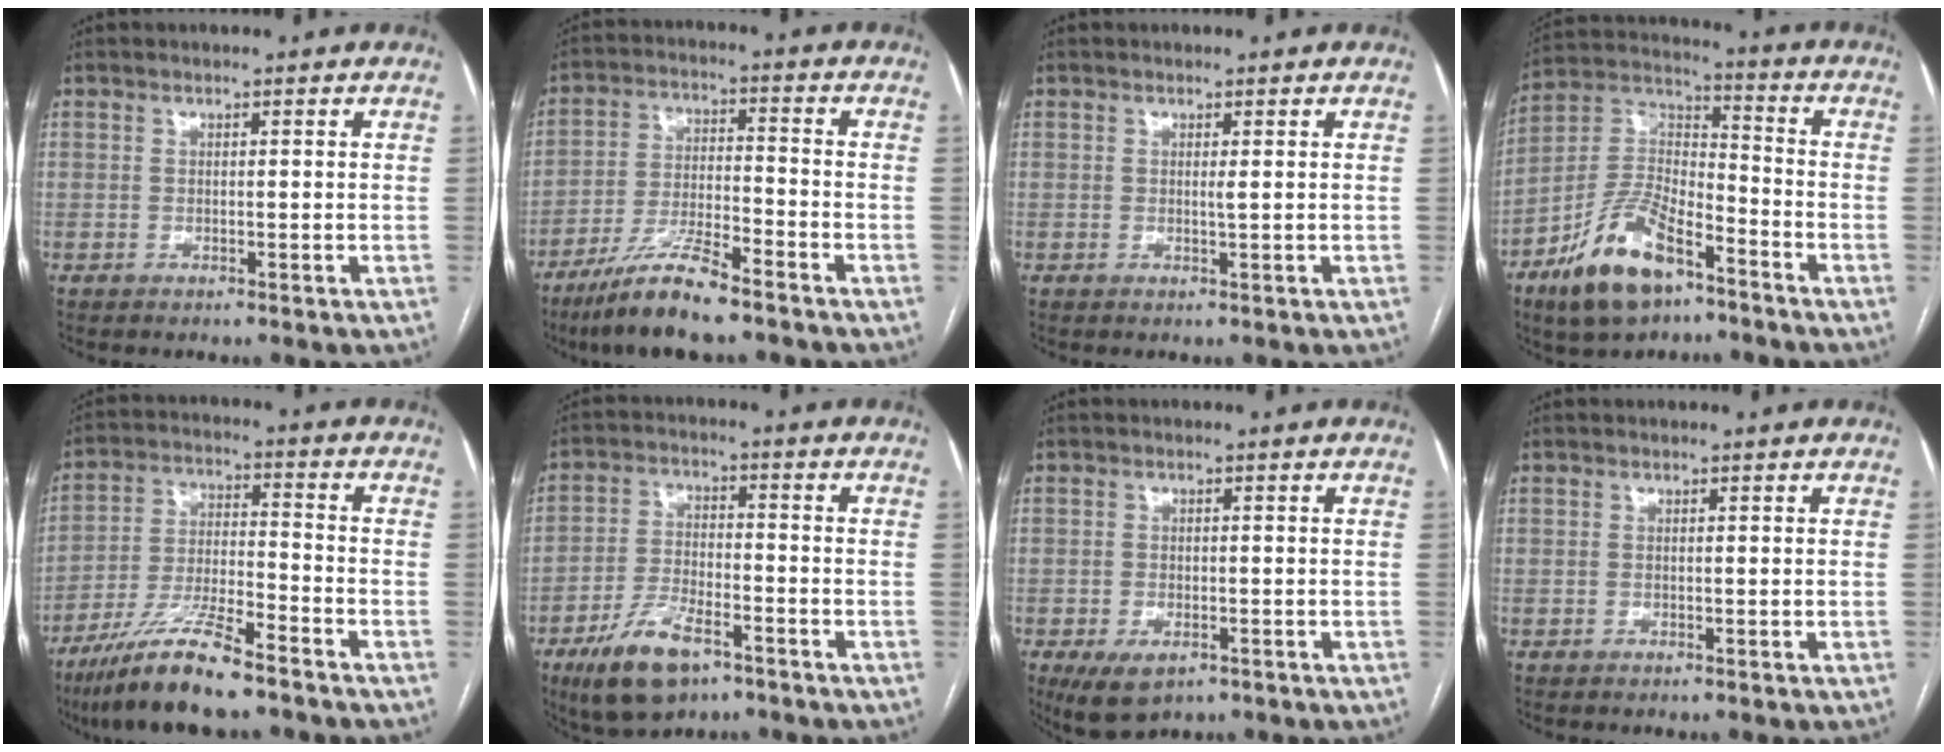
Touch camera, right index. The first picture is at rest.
{"total": 10.7, "force": [-8.1, 0.9, 6.9], "torque": [-0.136, -0.024, -0.149]}
{"total": 0.6, "force": [0.2, -0.3, 0.5], "torque": [-0.011, -0.002, 0.003]}
{"total": 14.4, "force": [-8.9, 5.5, 9.8], "torque": [-0.199, 0.006, -0.165]}
{"total": 12.4, "force": [-9.4, 1.1, 8.0], "torque": [-0.157, -0.023, -0.172]}
{"total": 10.2, "force": [-6.2, 3.9, 7.1], "torque": [-0.146, -0.008, -0.107]}
{"total": 5.4, "force": [-2.9, 2.9, 3.5], "torque": [-0.066, -0.007, -0.038]}
{"total": 0.0}